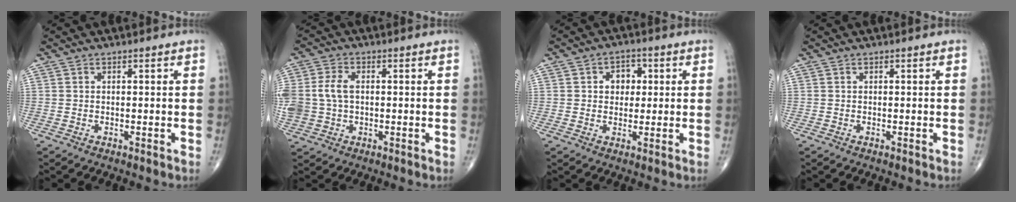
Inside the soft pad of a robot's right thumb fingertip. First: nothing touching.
{"total": 8.5, "force": [0.3, 6.0, 6.0], "torque": [-0.137, 0.014, 0.009]}
{"total": 4.9, "force": [0.9, 3.9, 2.9], "torque": [-0.008, 0.003, 0.009]}
{"total": 0.0}